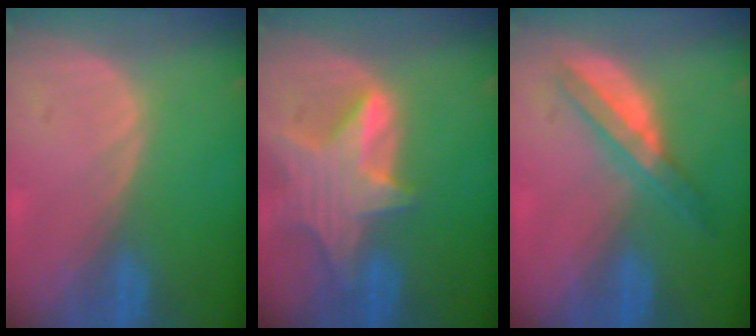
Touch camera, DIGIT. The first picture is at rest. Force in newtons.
{"total": 8.4, "press": 7.5, "slide": 3.9}
{"total": 5.0, "press": 4.8, "slide": 1.4}